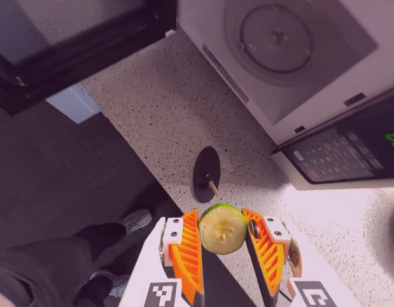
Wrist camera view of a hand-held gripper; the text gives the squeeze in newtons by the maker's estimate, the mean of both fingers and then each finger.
{"total": 11.1, "left": 10.9, "right": 11.3}